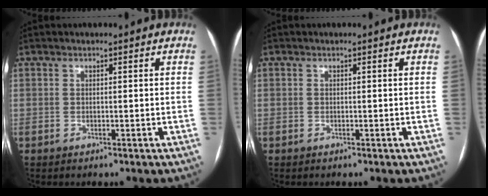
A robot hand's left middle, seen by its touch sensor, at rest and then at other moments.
{"total": 0.0}